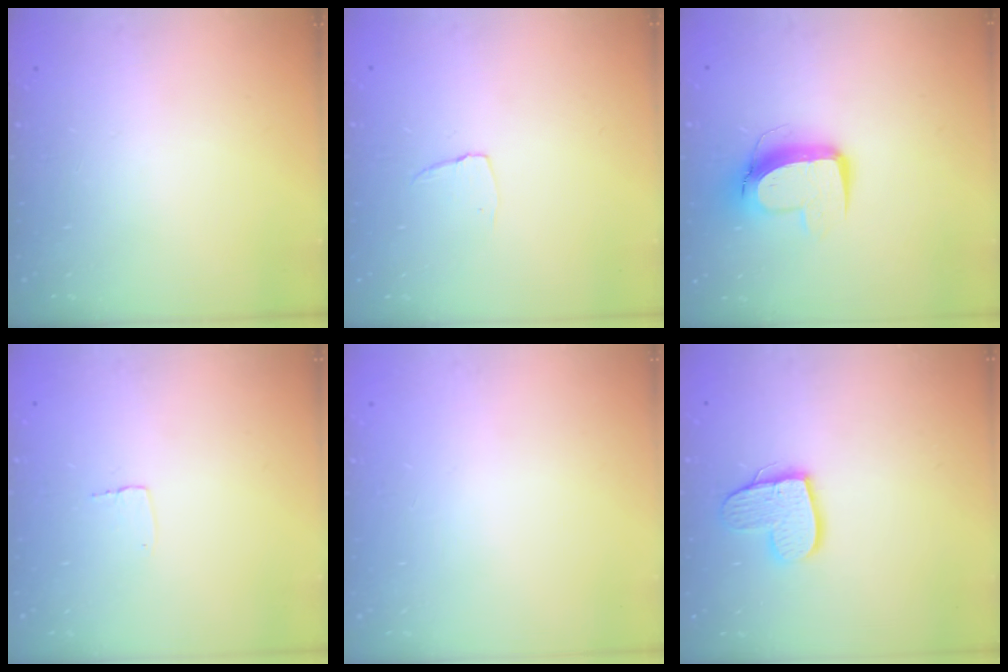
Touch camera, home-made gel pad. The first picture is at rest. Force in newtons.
{"total": 3.5, "press": 3.5, "slide": 0.3}
{"total": 10.9, "press": 10.9, "slide": 1.2}
{"total": 2.7, "press": 2.7, "slide": 0.1}
{"total": 0.0}
{"total": 11.9, "press": 11.8, "slide": 1.1}